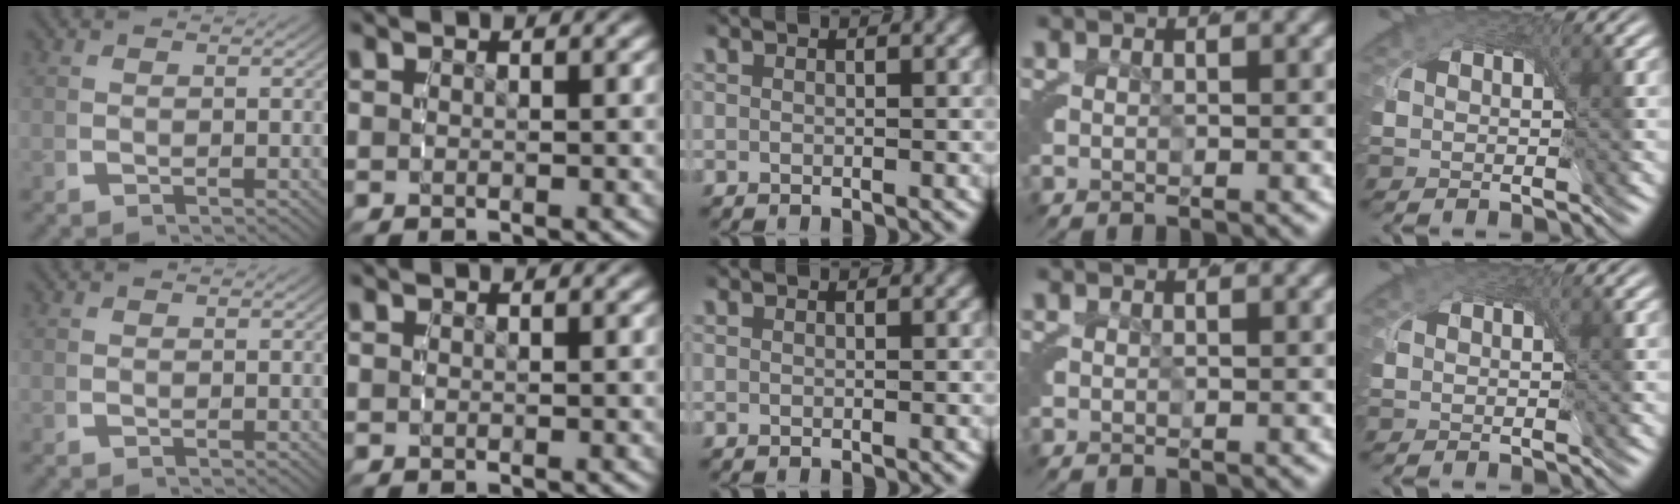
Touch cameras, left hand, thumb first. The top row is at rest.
{}